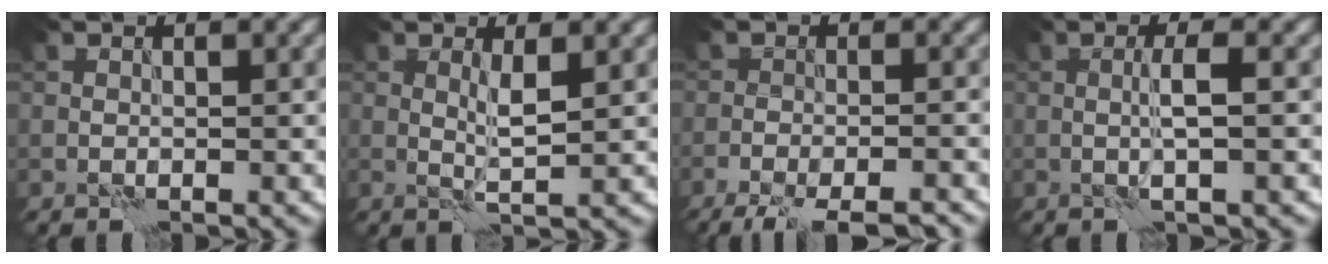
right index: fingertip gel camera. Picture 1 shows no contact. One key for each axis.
{"total": 2.0, "fx": 0.6, "fy": 0.2, "fz": 1.9, "tx": -0.039, "ty": -0.004, "tz": 0.011}
{"total": 7.9, "fx": -6.5, "fy": 1.9, "fz": 4.0, "tx": -0.054, "ty": -0.009, "tz": -0.090}
{"total": 2.2, "fx": 0.0, "fy": 0.1, "fz": 2.2, "tx": -0.043, "ty": 0.002, "tz": -0.003}